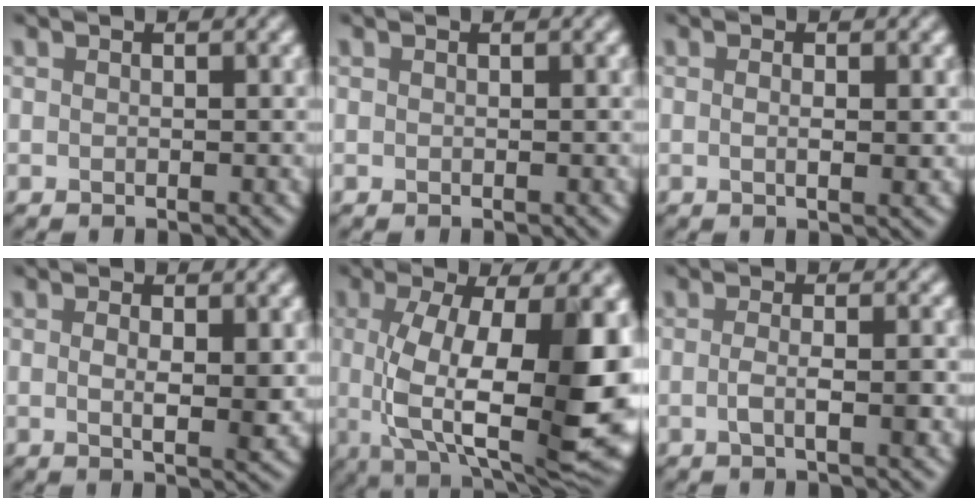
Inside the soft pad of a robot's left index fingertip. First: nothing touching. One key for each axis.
{"total": 0.0}
{"total": 1.6, "fx": 0.0, "fy": 0.4, "fz": 1.5, "tx": -0.025, "ty": -0.002, "tz": -0.001}
{"total": 3.1, "fx": 0.2, "fy": 0.9, "fz": 2.9, "tx": -0.053, "ty": -0.006, "tz": 0.004}
{"total": 14.7, "fx": -0.4, "fy": 5.6, "fz": 13.6, "tx": -0.210, "ty": -0.013, "tz": -0.005}
{"total": 2.7, "fx": -0.5, "fy": 0.7, "fz": 2.6, "tx": -0.047, "ty": 0.000, "tz": -0.011}